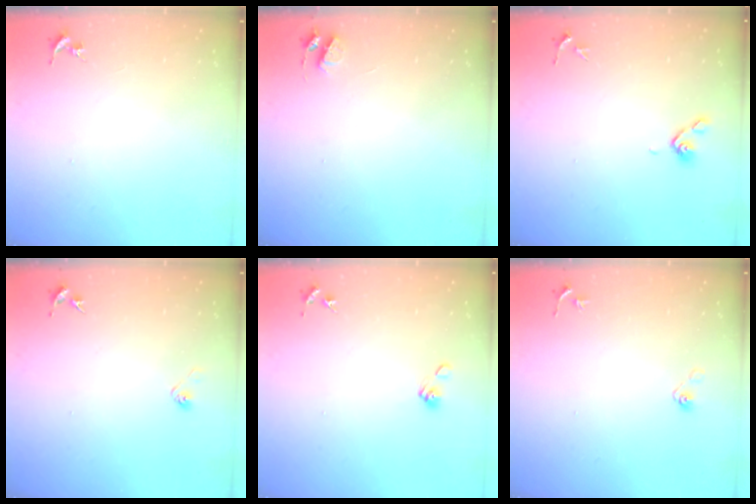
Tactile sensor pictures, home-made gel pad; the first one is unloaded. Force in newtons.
{"total": 4.4, "press": 4.3, "slide": 0.6}
{"total": 5.1, "press": 4.9, "slide": 1.2}
{"total": 3.8, "press": 3.7, "slide": 1.0}
{"total": 5.8, "press": 5.3, "slide": 2.3}
{"total": 4.0, "press": 3.3, "slide": 2.2}